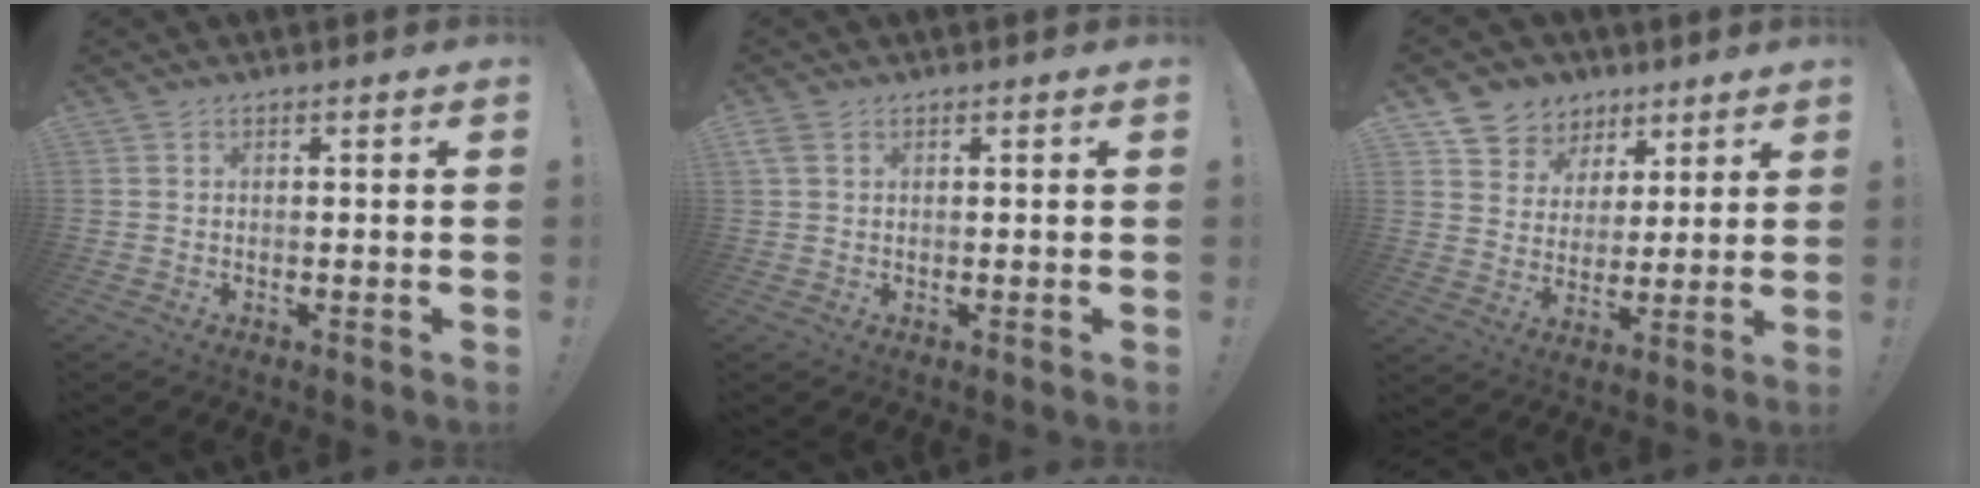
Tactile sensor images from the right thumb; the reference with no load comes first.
{"total": 2.2, "force": [0.9, 1.5, 1.3], "torque": [-0.029, 0.006, 0.019]}
{"total": 9.1, "force": [5.2, 7.4, 1.3], "torque": [-0.025, -0.038, 0.107]}